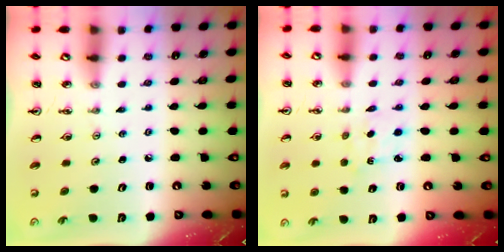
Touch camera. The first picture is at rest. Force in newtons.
{"total": 2.5, "press": 2.5, "slide": 0.3}